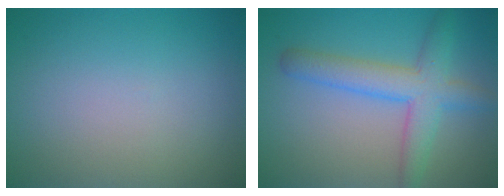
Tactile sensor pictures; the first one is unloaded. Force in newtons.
{"total": 5.0, "press": 5.0, "slide": 0.2}